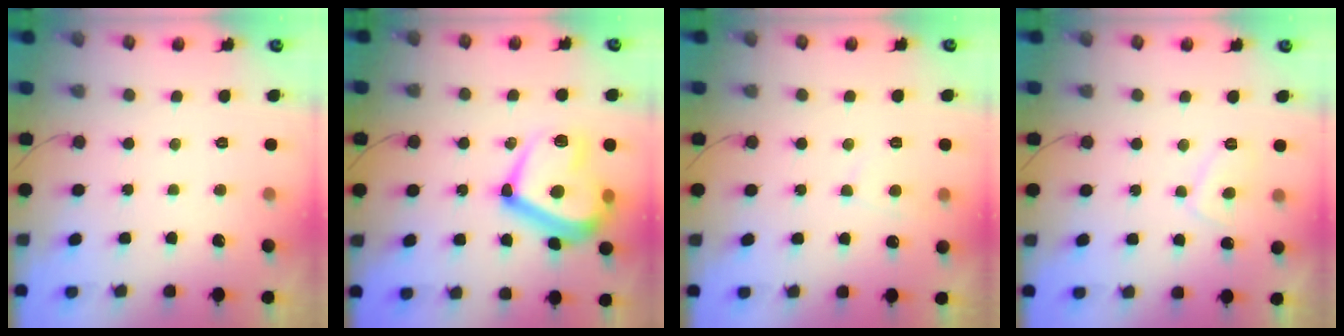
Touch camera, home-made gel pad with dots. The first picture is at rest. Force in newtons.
{"total": 18.1, "press": 18.1, "slide": 1.0}
{"total": 3.9, "press": 3.9, "slide": 0.5}
{"total": 2.8, "press": 2.7, "slide": 0.9}